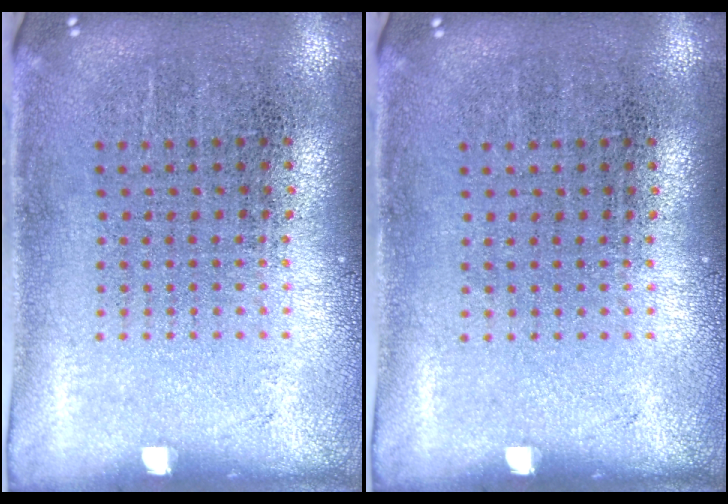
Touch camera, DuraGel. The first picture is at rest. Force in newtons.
{"total": 0.0}